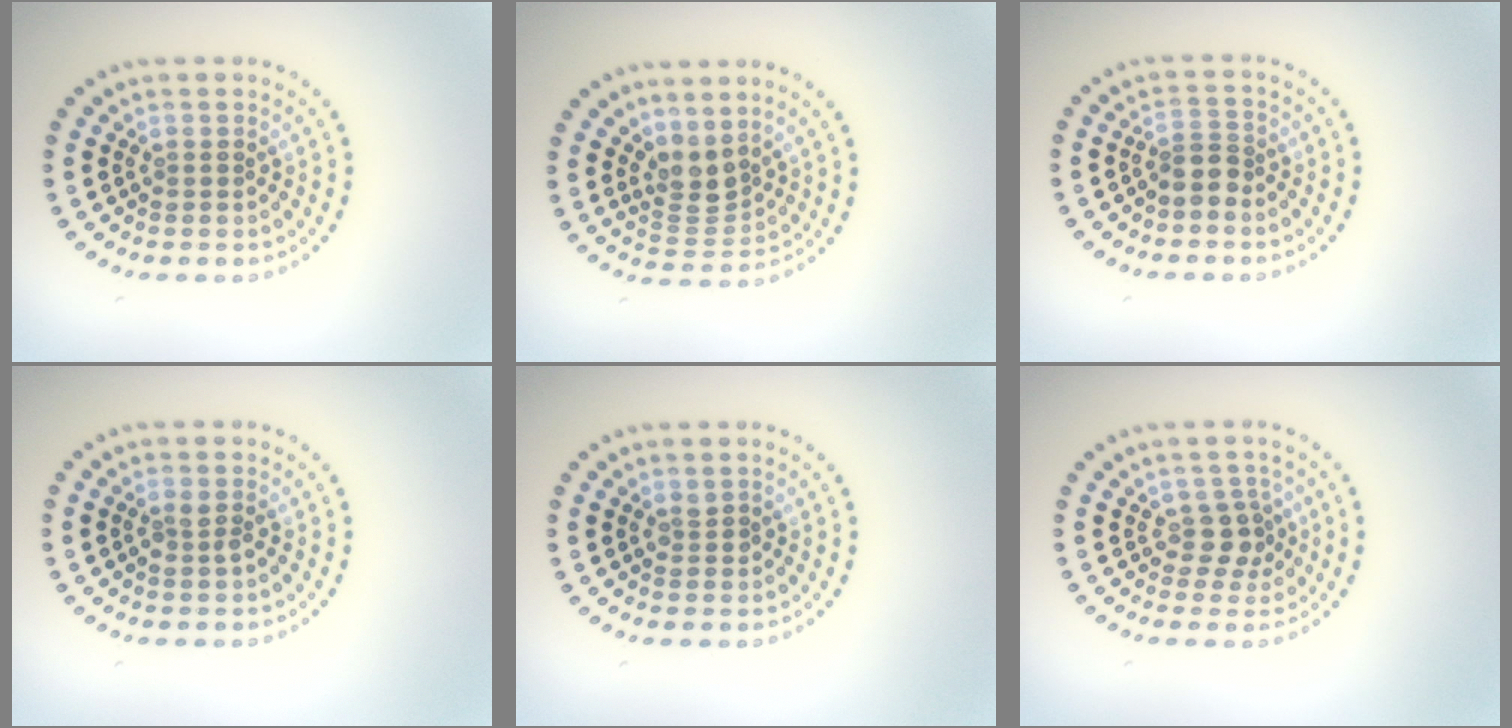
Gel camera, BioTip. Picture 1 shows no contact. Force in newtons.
{"total": 2.7, "press": 2.0, "slide": 1.8}
{"total": 2.0, "press": 1.6, "slide": 1.2}
{"total": 0.9, "press": 0.8, "slide": 0.3}
{"total": 0.6, "press": 0.6, "slide": 0.2}
{"total": 2.2, "press": 1.9, "slide": 1.2}